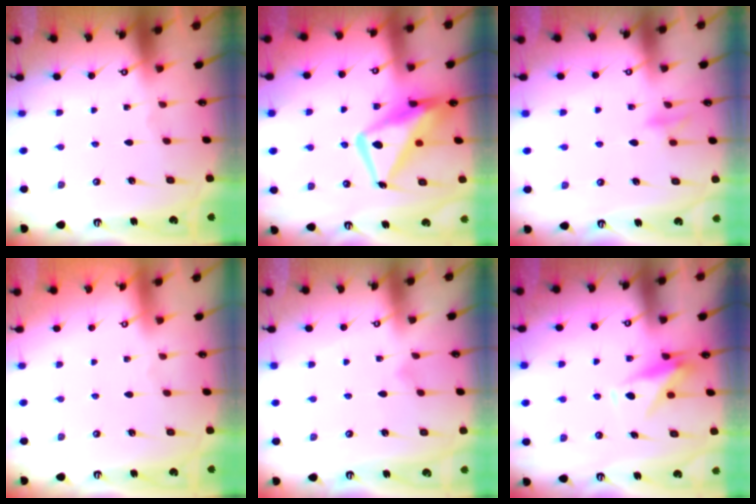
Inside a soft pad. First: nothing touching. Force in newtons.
{"total": 15.5, "press": 15.4, "slide": 1.7}
{"total": 9.0, "press": 9.0, "slide": 0.3}
{"total": 3.9, "press": 3.9, "slide": 0.1}
{"total": 4.0, "press": 4.0, "slide": 0.2}
{"total": 9.0, "press": 9.0, "slide": 0.7}